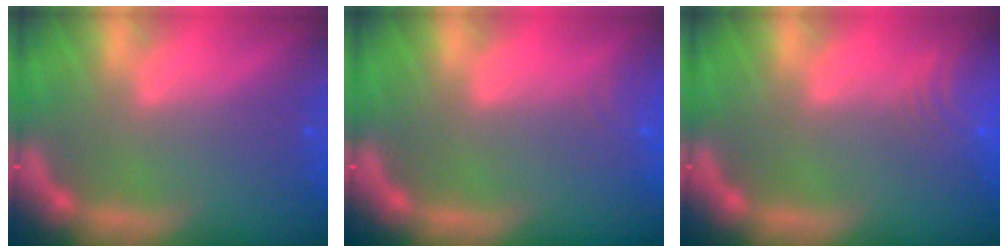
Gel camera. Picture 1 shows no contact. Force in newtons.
{"total": 1.9}
{"total": 5.5}